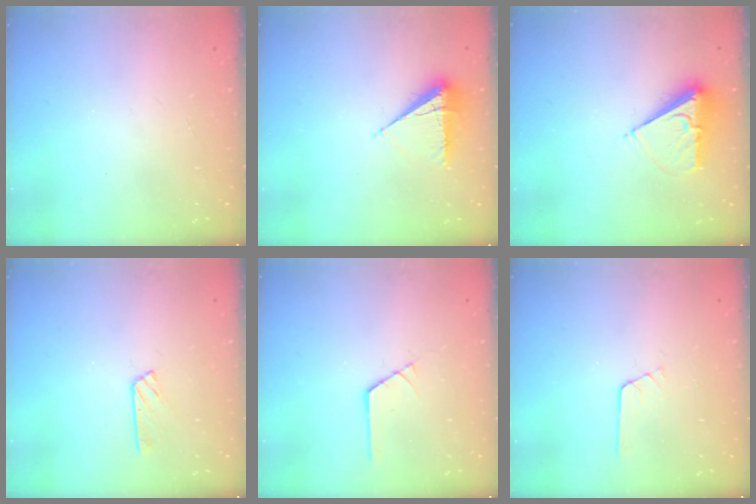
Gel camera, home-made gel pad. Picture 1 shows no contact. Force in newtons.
{"total": 8.1, "press": 8.0, "slide": 1.2}
{"total": 7.9, "press": 7.9, "slide": 0.3}
{"total": 2.9, "press": 2.9, "slide": 0.3}
{"total": 1.3, "press": 1.3, "slide": 0.1}
{"total": 4.9, "press": 4.9, "slide": 0.4}